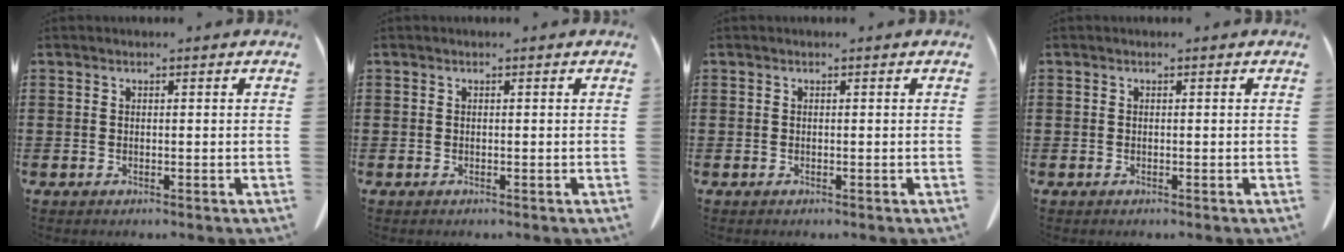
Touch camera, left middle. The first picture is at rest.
{"total": 0.0}
{"total": 0.0}
{"total": 0.0}